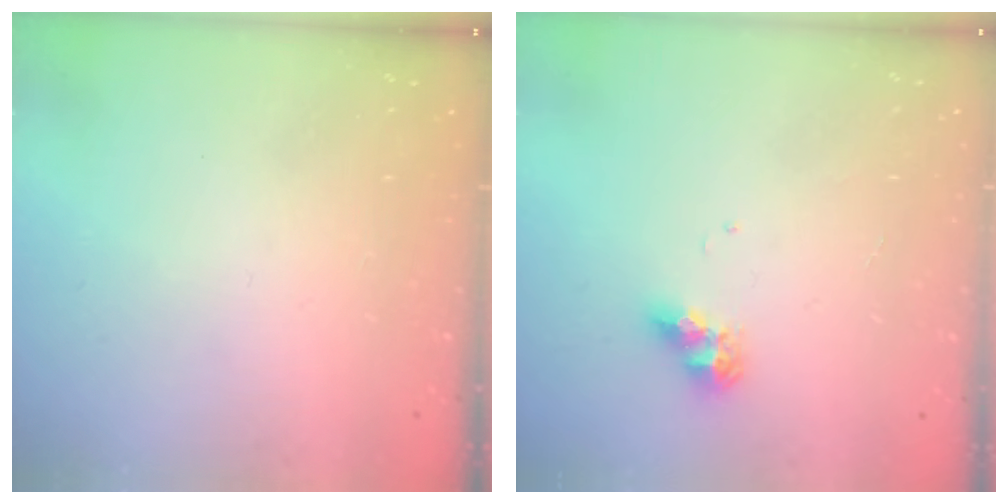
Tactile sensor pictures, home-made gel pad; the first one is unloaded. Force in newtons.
{"total": 7.8, "press": 7.8, "slide": 0.8}